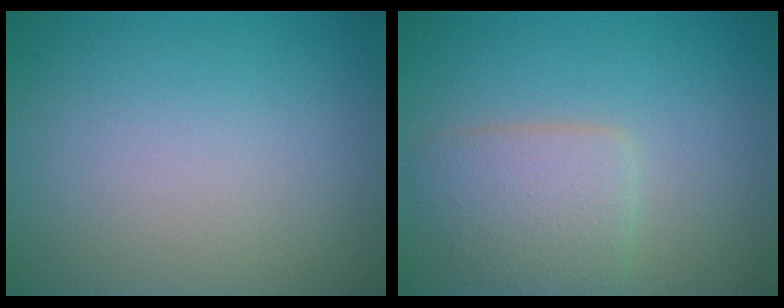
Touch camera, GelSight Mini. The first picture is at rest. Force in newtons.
{"total": 3.5, "press": 3.5, "slide": 0.2}